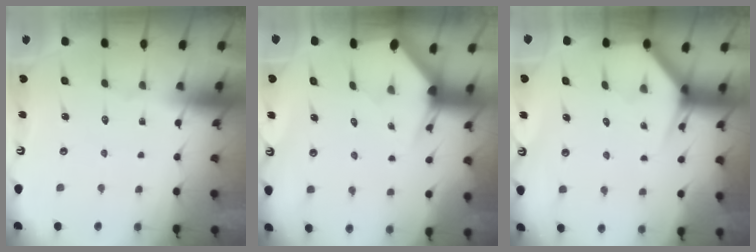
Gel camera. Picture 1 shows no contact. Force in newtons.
{"total": 2.9, "press": 2.9, "slide": 0.1}
{"total": 3.5, "press": 3.5, "slide": 0.3}